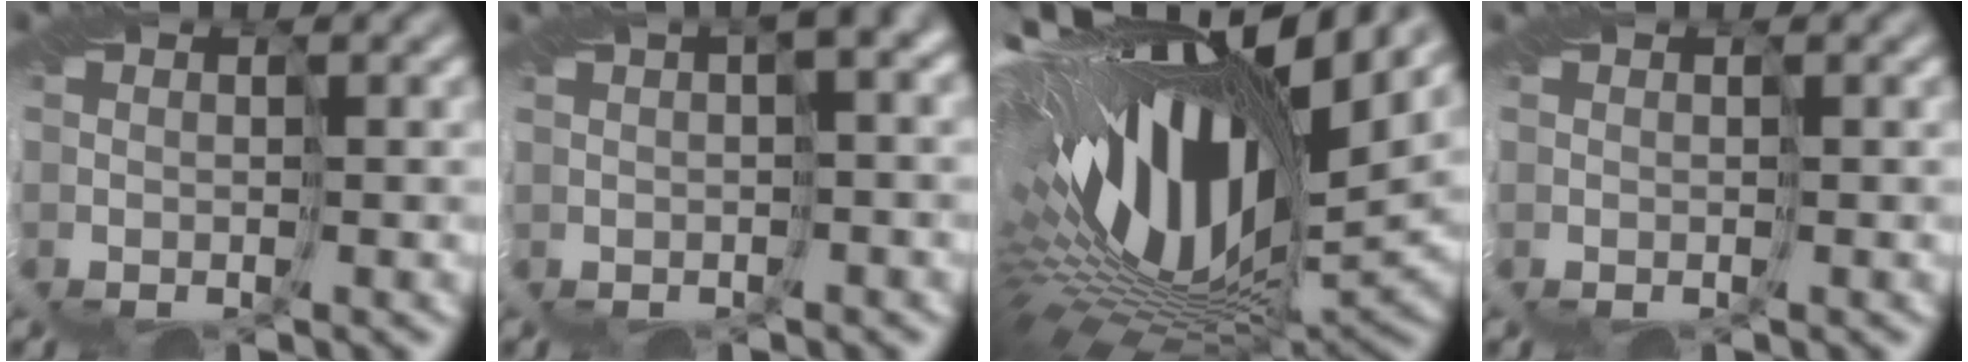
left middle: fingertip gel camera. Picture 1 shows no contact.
{"total": 3.8, "force": [1.3, 0.6, 3.5], "torque": [-0.052, 0.020, 0.020]}
{"total": 18.9, "force": [4.5, 8.6, 16.2], "torque": [-0.285, -0.002, 0.070]}
{"total": 0.0}